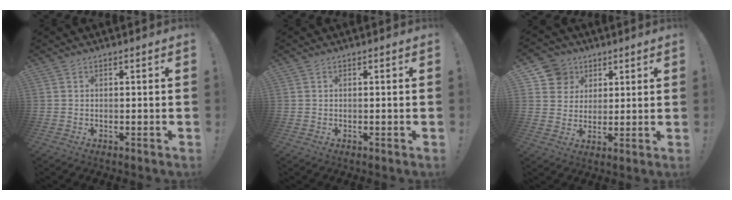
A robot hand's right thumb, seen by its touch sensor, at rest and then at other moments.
{"total": 0.0}
{"total": 9.2, "force": [4.1, 8.1, 1.4], "torque": [-0.013, -0.028, 0.084]}